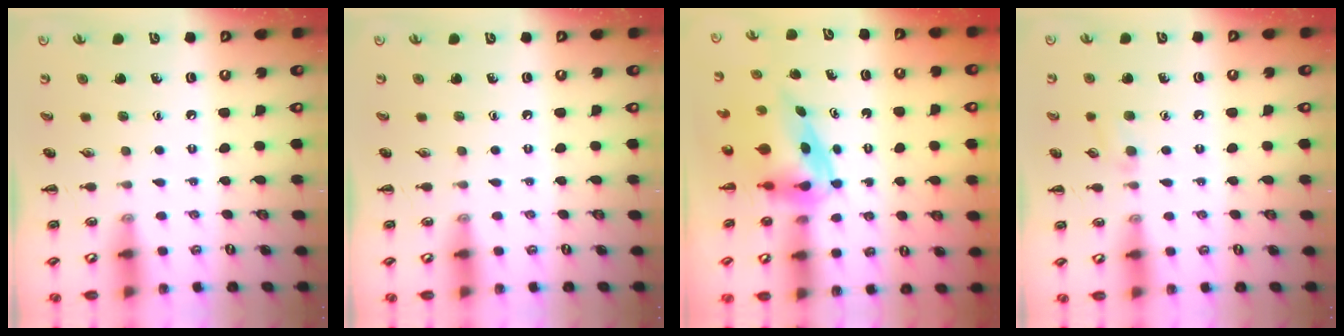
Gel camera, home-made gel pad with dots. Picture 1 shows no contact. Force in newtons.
{"total": 0.0}
{"total": 4.0, "press": 3.9, "slide": 0.7}
{"total": 6.2, "press": 5.9, "slide": 2.0}